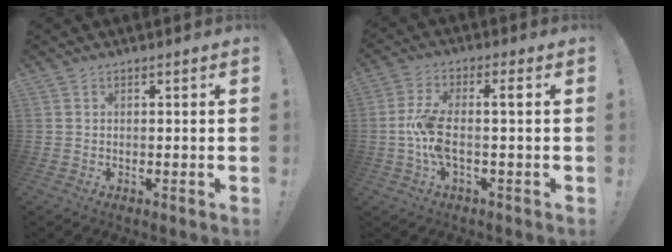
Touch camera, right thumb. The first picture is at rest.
{"total": 9.0, "force": [-1.4, 2.3, 8.6], "torque": [-0.185, -0.002, -0.030]}